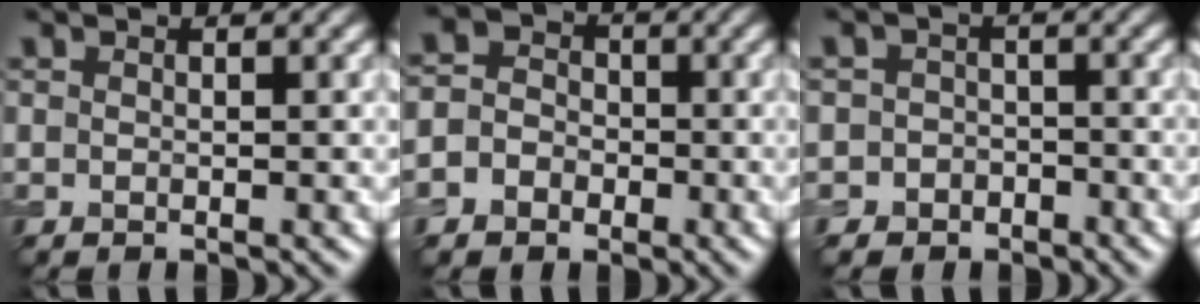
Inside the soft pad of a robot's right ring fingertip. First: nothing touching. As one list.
[{"total": 5.2, "force": [-2.0, 4.6, 1.3], "torque": [-0.008, 0.001, -0.058]}, {"total": 3.1, "force": [-1.6, 2.7, 0.0], "torque": [0.041, 0.005, -0.038]}]